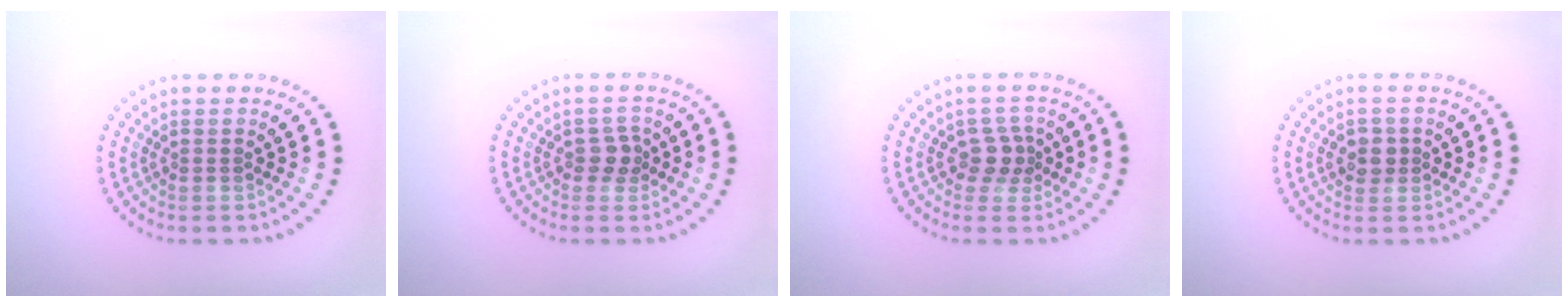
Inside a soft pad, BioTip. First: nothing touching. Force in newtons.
{"total": 1.5, "press": 1.4, "slide": 0.5}
{"total": 2.1, "press": 1.7, "slide": 1.3}
{"total": 1.7, "press": 1.7, "slide": 0.5}